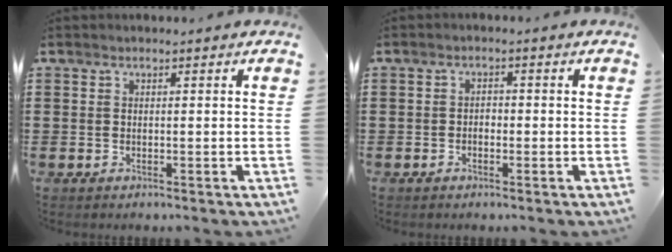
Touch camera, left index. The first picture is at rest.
{"total": 1.2, "force": [-0.7, 0.6, 0.7], "torque": [-0.016, 0.000, -0.015]}